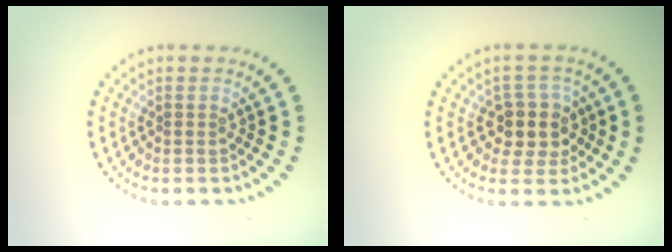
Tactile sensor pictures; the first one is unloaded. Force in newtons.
{"total": 3.2, "press": 2.8, "slide": 1.5}